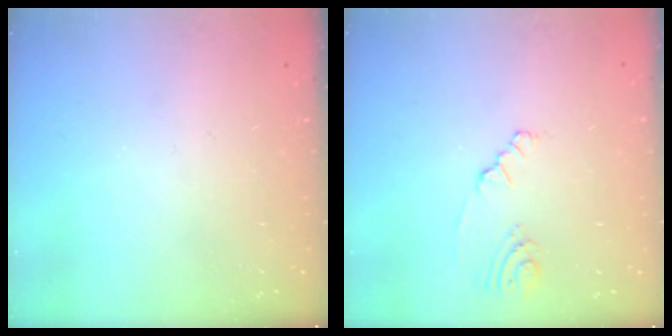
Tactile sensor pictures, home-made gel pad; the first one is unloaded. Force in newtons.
{"total": 2.8, "press": 2.8, "slide": 0.5}